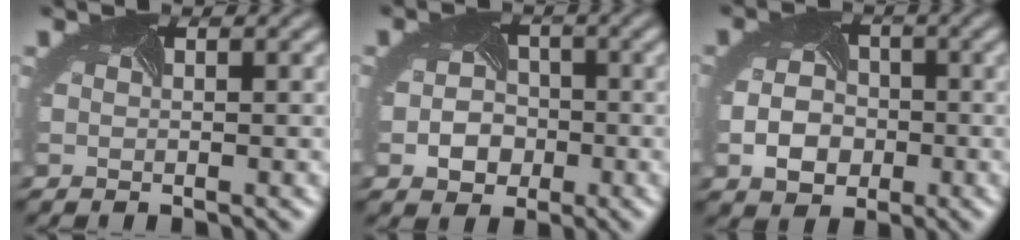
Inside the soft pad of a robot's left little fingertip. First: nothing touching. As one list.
[{"total": 3.8, "force": [-1.4, 3.1, 1.7], "torque": [-0.029, -0.003, -0.015]}, {"total": 4.1, "force": [-1.6, 3.1, 2.1], "torque": [-0.047, -0.006, -0.021]}]